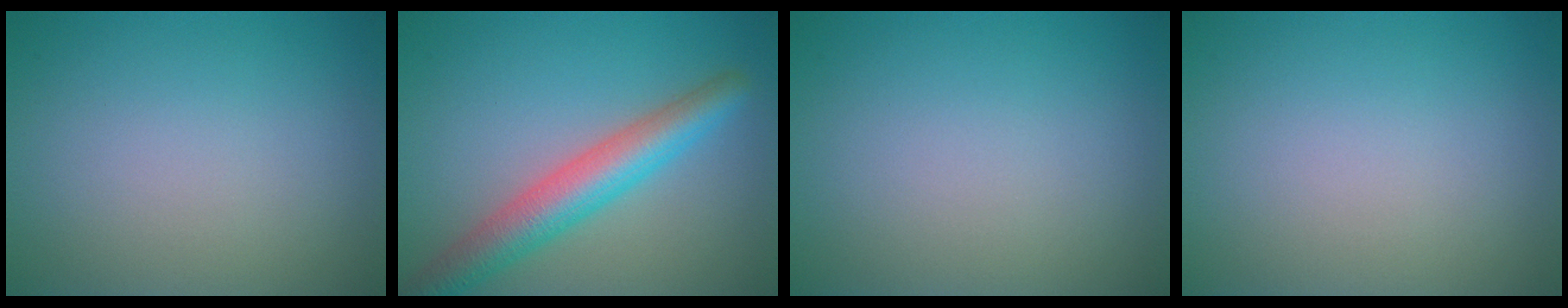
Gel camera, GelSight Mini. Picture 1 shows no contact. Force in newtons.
{"total": 5.6, "press": 5.6, "slide": 0.3}
{"total": 0.0}
{"total": 0.0}